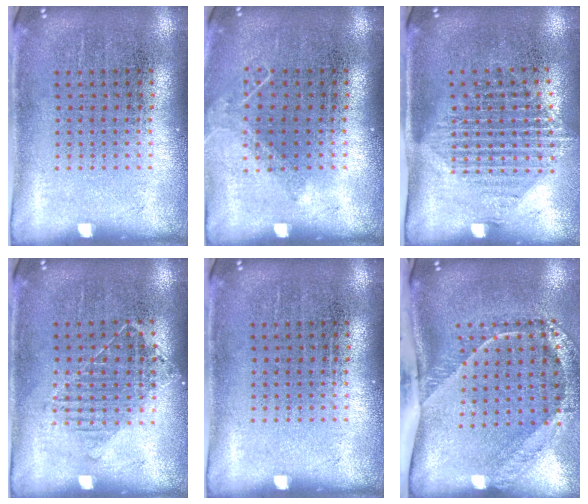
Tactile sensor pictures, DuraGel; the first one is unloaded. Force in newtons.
{"total": 0.9, "press": 0.9, "slide": 0.1}
{"total": 1.4, "press": 1.2, "slide": 0.8}
{"total": 1.1, "press": 0.9, "slide": 0.6}
{"total": 0.0}
{"total": 2.7, "press": 1.8, "slide": 2.0}